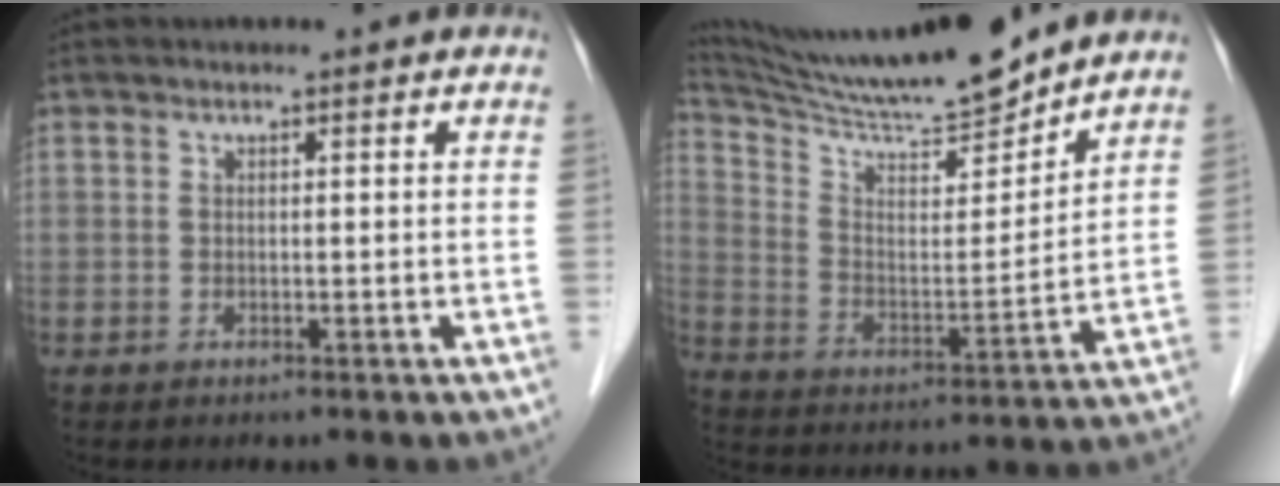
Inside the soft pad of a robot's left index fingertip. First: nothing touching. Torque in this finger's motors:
{"motor_torque": [-0.52, -0.92, 0.18, 0.07]}